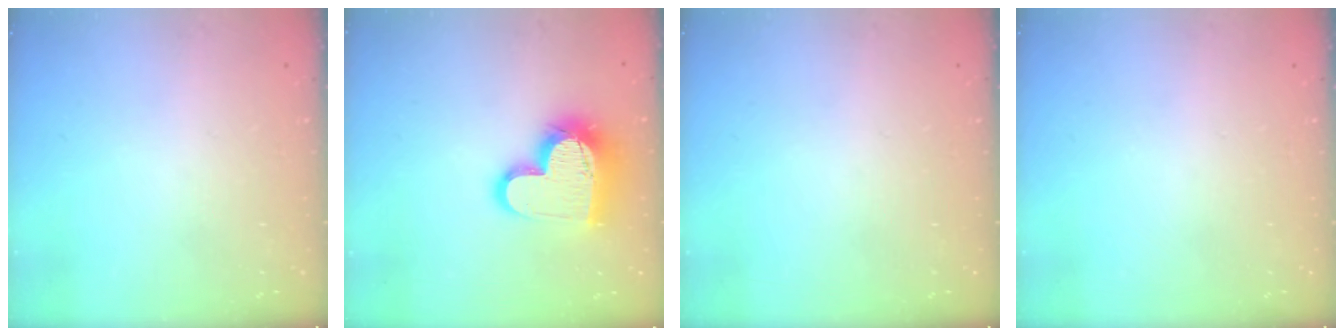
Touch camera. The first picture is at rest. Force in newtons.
{"total": 18.9, "press": 18.9, "slide": 1.4}
{"total": 0.0}
{"total": 0.0}